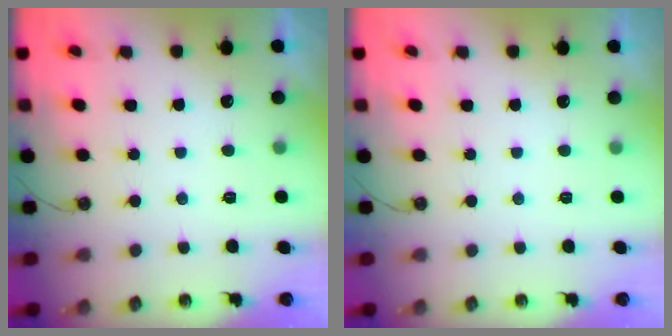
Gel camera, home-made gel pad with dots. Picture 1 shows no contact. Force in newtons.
{"total": 0.0}